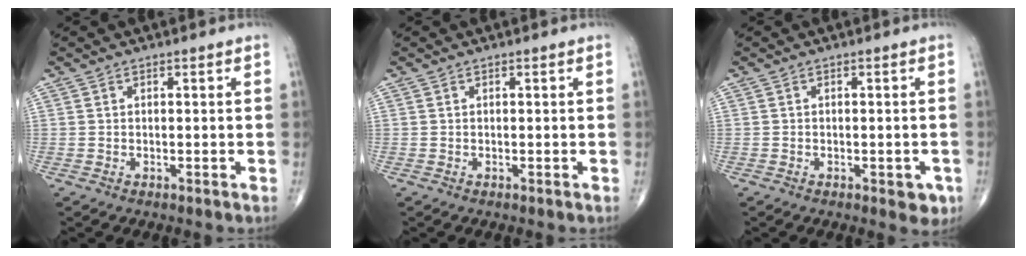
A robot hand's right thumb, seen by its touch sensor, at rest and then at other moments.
{"total": 0.0}
{"total": 3.2, "force": [-1.3, 1.6, 2.4], "torque": [-0.011, 0.003, -0.011]}